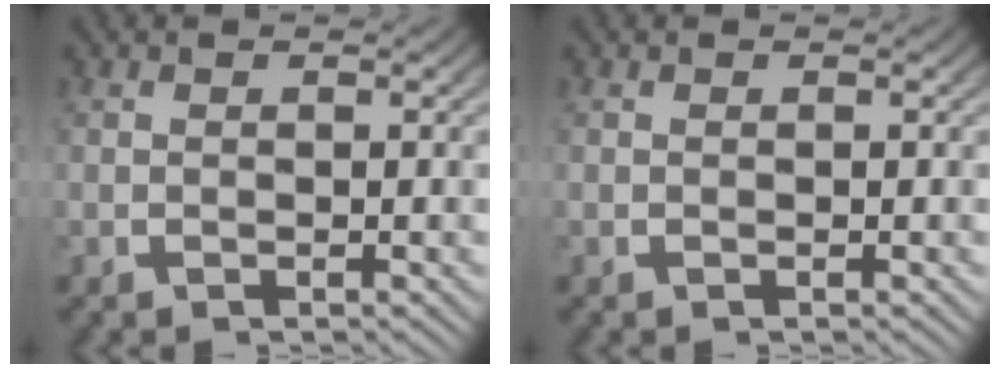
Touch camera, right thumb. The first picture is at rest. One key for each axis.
{"total": 0.0}